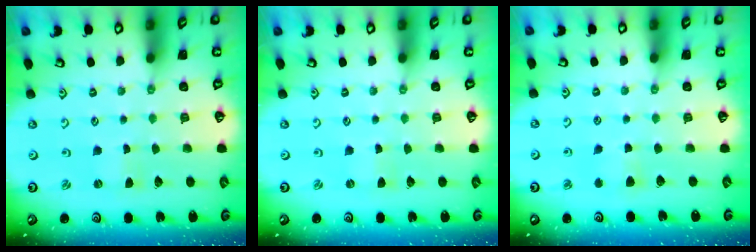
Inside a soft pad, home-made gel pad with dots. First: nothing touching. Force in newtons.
{"total": 0.0}
{"total": 4.1, "press": 4.0, "slide": 0.6}